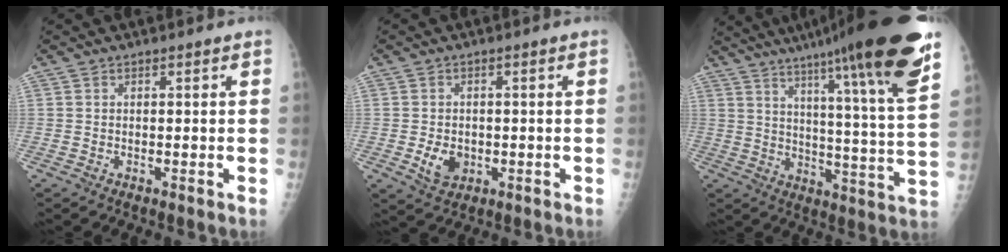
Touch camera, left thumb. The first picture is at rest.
{"total": 4.7, "force": [-1.0, 3.5, 2.9], "torque": [-0.038, -0.001, -0.009]}
{"total": 26.8, "force": [18.8, 1.1, 19.0], "torque": [-0.271, -0.085, 0.265]}